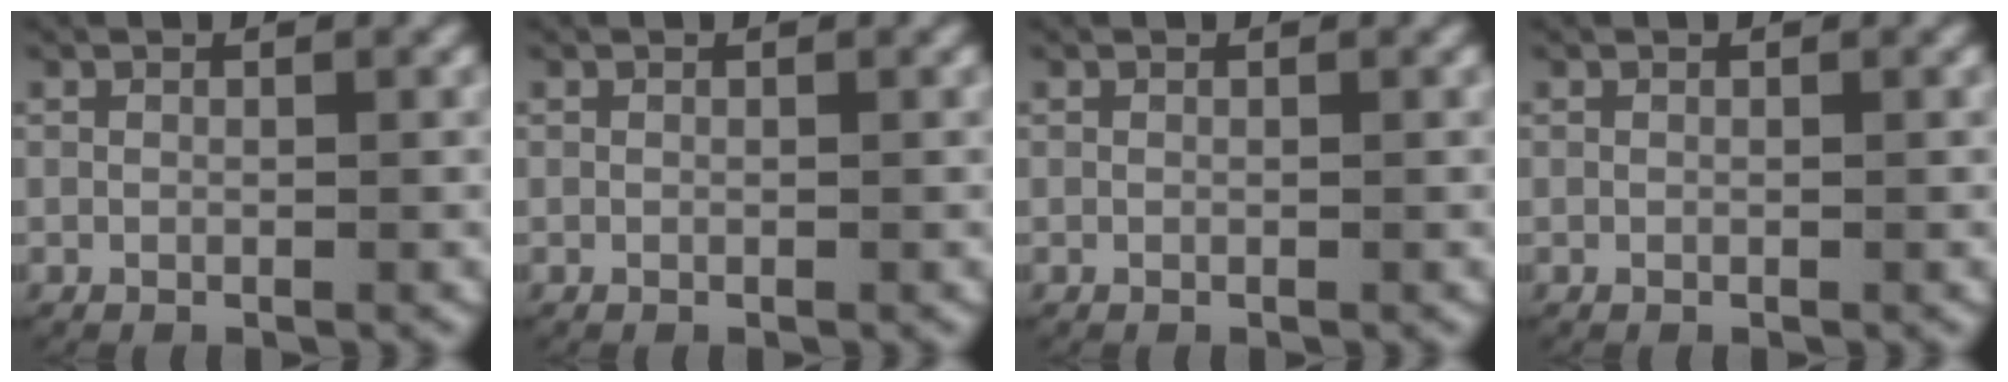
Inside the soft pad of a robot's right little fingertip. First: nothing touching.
{"total": 0.0}
{"total": 0.0}
{"total": 0.0}